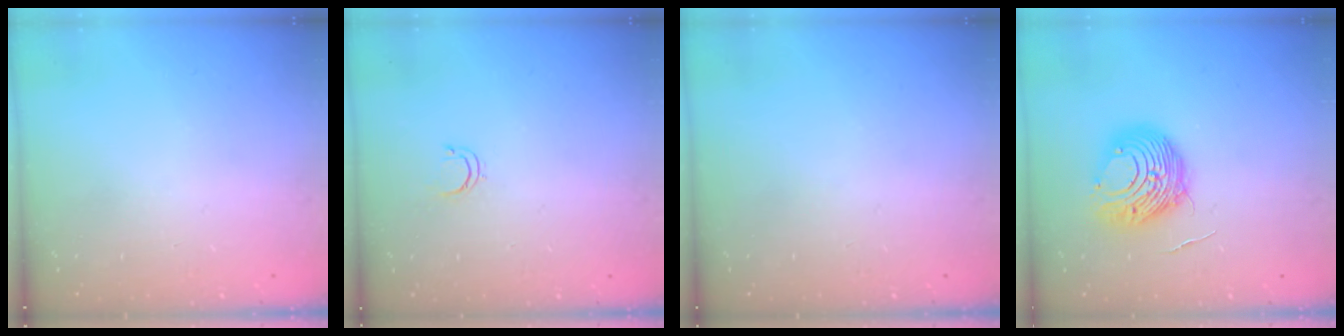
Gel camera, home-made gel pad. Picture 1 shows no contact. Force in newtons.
{"total": 3.5, "press": 3.5, "slide": 0.5}
{"total": 0.0}
{"total": 9.7, "press": 9.7, "slide": 0.8}